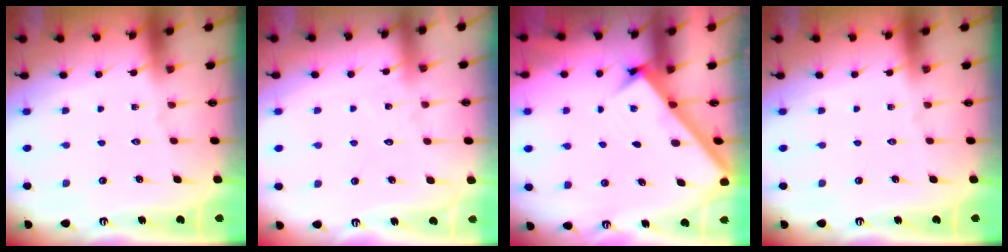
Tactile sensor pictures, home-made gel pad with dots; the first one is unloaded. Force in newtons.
{"total": 6.0, "press": 6.0, "slide": 0.5}
{"total": 2.4, "press": 2.4, "slide": 0.3}
{"total": 0.0}